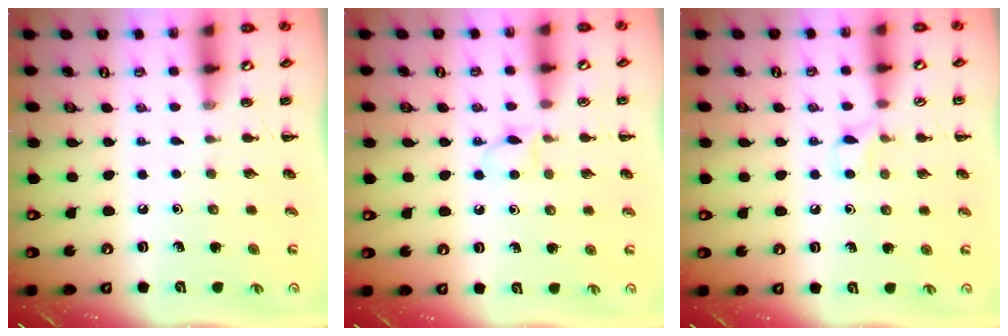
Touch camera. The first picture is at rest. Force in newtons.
{"total": 3.9, "press": 3.9, "slide": 0.8}
{"total": 4.3, "press": 4.0, "slide": 1.7}